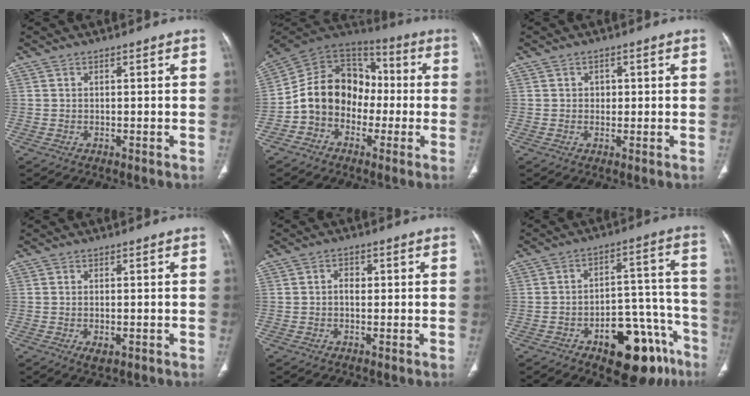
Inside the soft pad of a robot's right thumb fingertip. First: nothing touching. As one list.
[{"total": 15.0, "force": [-2.7, 12.2, 8.3], "torque": [-0.108, 0.052, -0.062]}, {"total": 2.0, "force": [0.3, 1.7, 1.0], "torque": [-0.002, 0.002, 0.004]}, {"total": 2.5, "force": [-1.0, 1.1, 2.0], "torque": [-0.036, -0.001, -0.012]}, {"total": 2.2, "force": [0.0, 1.7, 1.4], "torque": [-0.015, 0.009, -0.003]}, {"total": 19.2, "force": [-10.6, 9.1, 13.1], "torque": [-0.106, 0.088, -0.139]}]